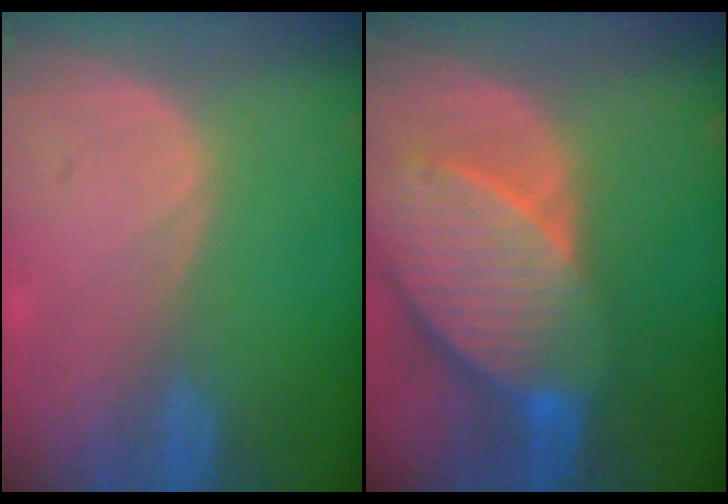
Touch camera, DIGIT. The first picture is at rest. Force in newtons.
{"total": 10.6, "press": 9.3, "slide": 5.0}